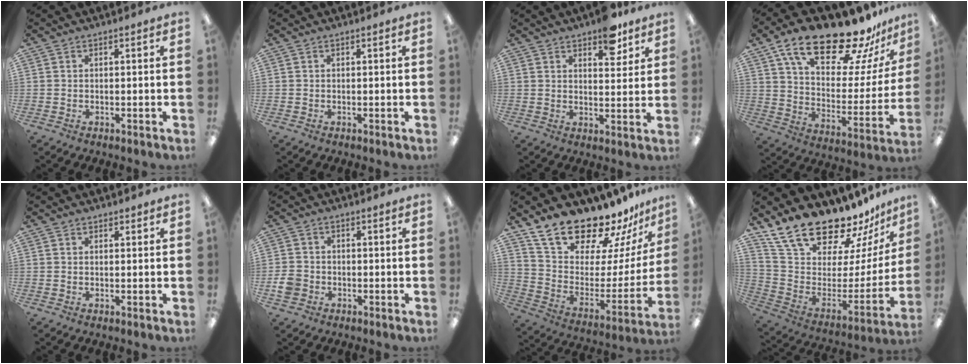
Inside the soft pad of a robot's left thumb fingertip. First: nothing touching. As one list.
[{"total": 0.0}, {"total": 7.8, "force": [5.6, 3.6, 4.1], "torque": [-0.030, -0.033, 0.091]}, {"total": 24.1, "force": [17.8, 8.3, 13.9], "torque": [-0.232, -0.115, 0.303]}, {"total": 1.1, "force": [1.0, 0.5, 0.0], "torque": [0.000, 0.001, 0.018]}, {"total": 3.7, "force": [-1.2, 3.3, 1.3], "torque": [-0.026, 0.007, -0.022]}, {"total": 20.7, "force": [18.4, 6.7, 6.8], "torque": [-0.121, -0.148, 0.332]}, {"total": 21.9, "force": [18.8, 7.3, 8.6], "torque": [-0.156, -0.155, 0.341]}]